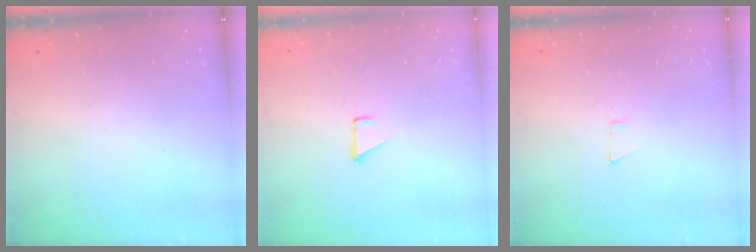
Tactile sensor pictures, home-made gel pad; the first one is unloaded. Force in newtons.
{"total": 1.5, "press": 1.5, "slide": 0.1}
{"total": 3.3, "press": 3.3, "slide": 0.6}